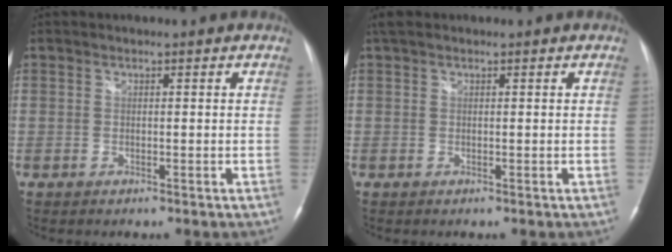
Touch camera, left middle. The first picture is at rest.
{"total": 1.8, "force": [1.3, 0.8, 1.0], "torque": [-0.025, 0.025, 0.024]}